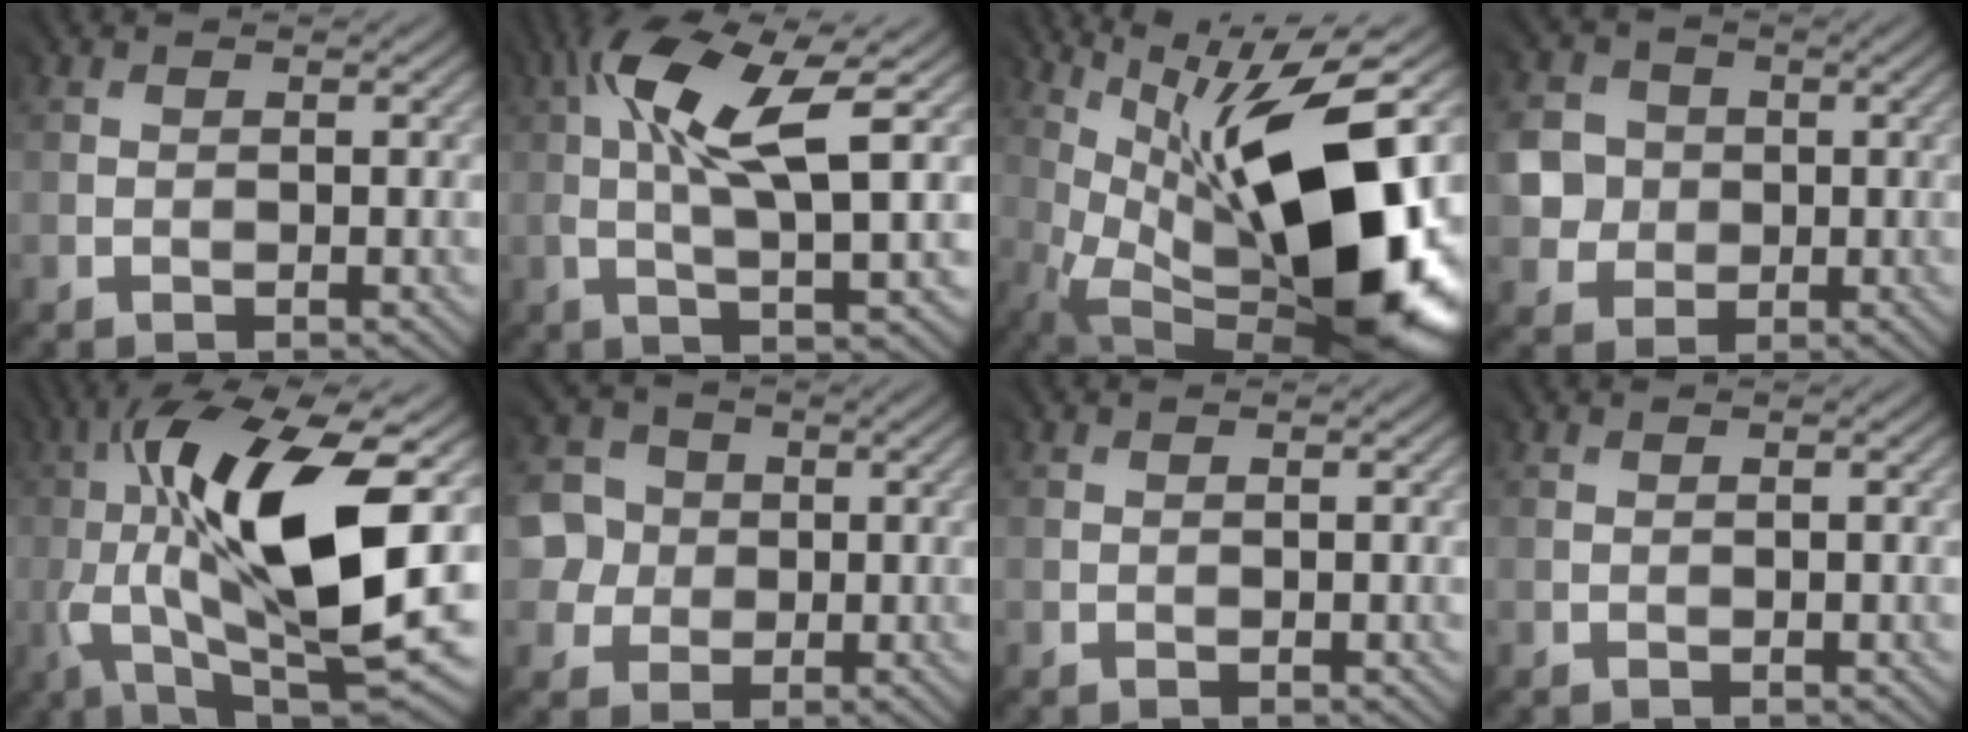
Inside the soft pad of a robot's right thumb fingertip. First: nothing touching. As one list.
[{"total": 11.0, "force": [2.8, 2.8, 10.2], "torque": [-0.201, 0.003, 0.050]}, {"total": 17.1, "force": [1.2, 6.7, 15.7], "torque": [-0.247, 0.007, 0.012]}, {"total": 5.3, "force": [-0.1, 5.2, 0.9], "torque": [-0.057, -0.009, -0.008]}, {"total": 18.0, "force": [0.0, 6.2, 16.9], "torque": [-0.309, 0.006, -0.008]}, {"total": 6.0, "force": [0.2, 5.9, 1.2], "torque": [-0.068, 0.002, -0.008]}, {"total": 0.0}, {"total": 0.0}]